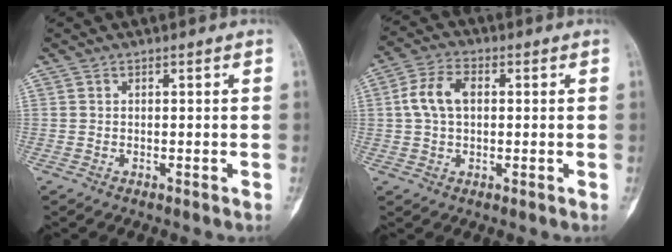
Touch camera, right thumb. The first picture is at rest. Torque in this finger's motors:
{"motor_torque": [0.04, 0.04, 0.25, -0.21, 0.03]}